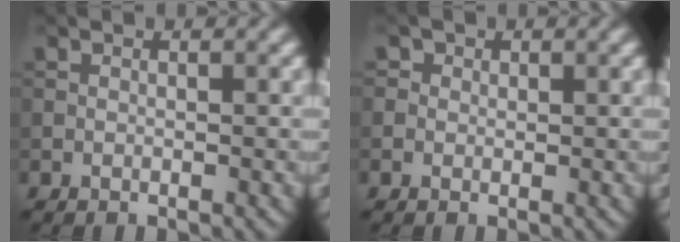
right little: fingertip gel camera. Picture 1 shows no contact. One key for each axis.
{"total": 0.9, "fx": 0.3, "fy": 0.9, "fz": 0.2, "tx": -0.002, "ty": -0.001, "tz": -0.003}